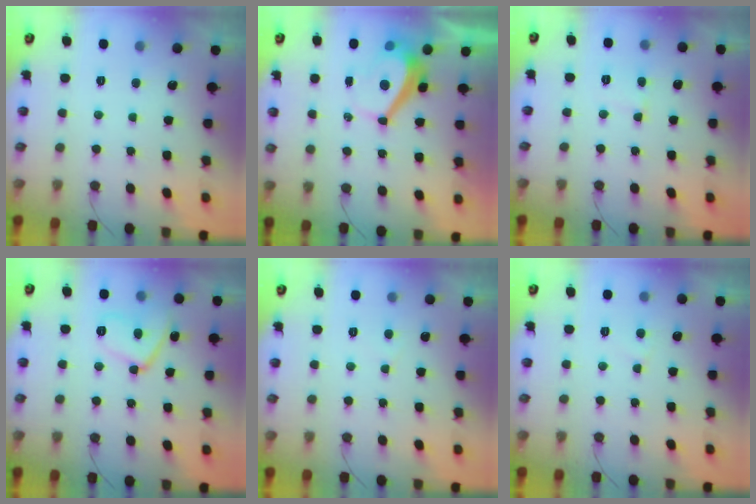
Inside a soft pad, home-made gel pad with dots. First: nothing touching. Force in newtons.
{"total": 4.0, "press": 3.9, "slide": 0.3}
{"total": 2.8, "press": 2.8, "slide": 0.2}
{"total": 9.9, "press": 9.9, "slide": 0.8}
{"total": 1.7, "press": 1.7, "slide": 0.2}
{"total": 2.7, "press": 2.7, "slide": 0.2}